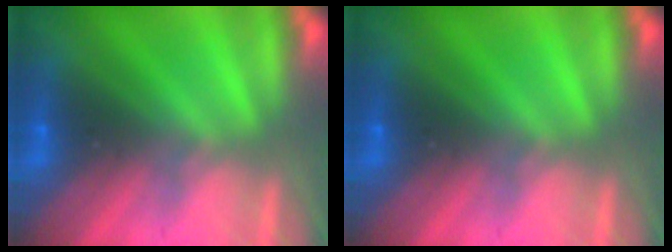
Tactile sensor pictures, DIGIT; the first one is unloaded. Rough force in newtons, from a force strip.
{"total": 0.0}